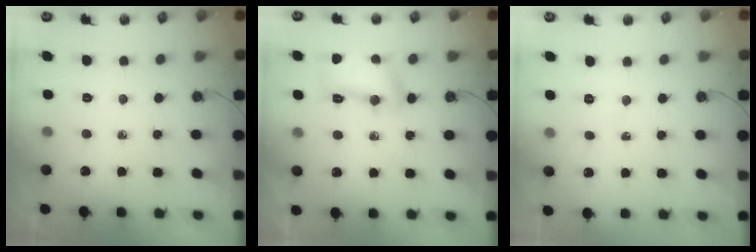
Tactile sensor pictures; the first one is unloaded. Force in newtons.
{"total": 10.7, "press": 10.6, "slide": 1.4}
{"total": 2.8, "press": 2.6, "slide": 0.9}